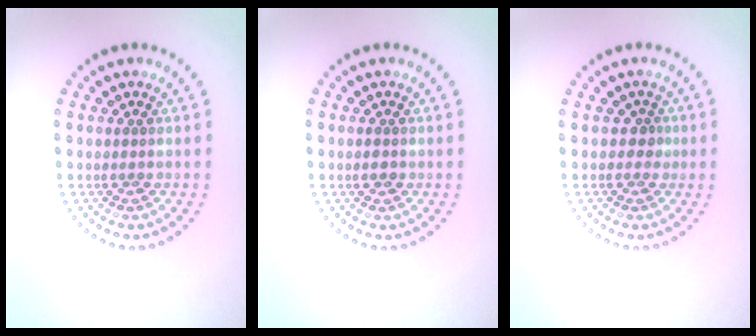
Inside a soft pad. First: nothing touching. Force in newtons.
{"total": 1.0, "press": 1.0, "slide": 0.0}
{"total": 1.0, "press": 0.8, "slide": 0.6}